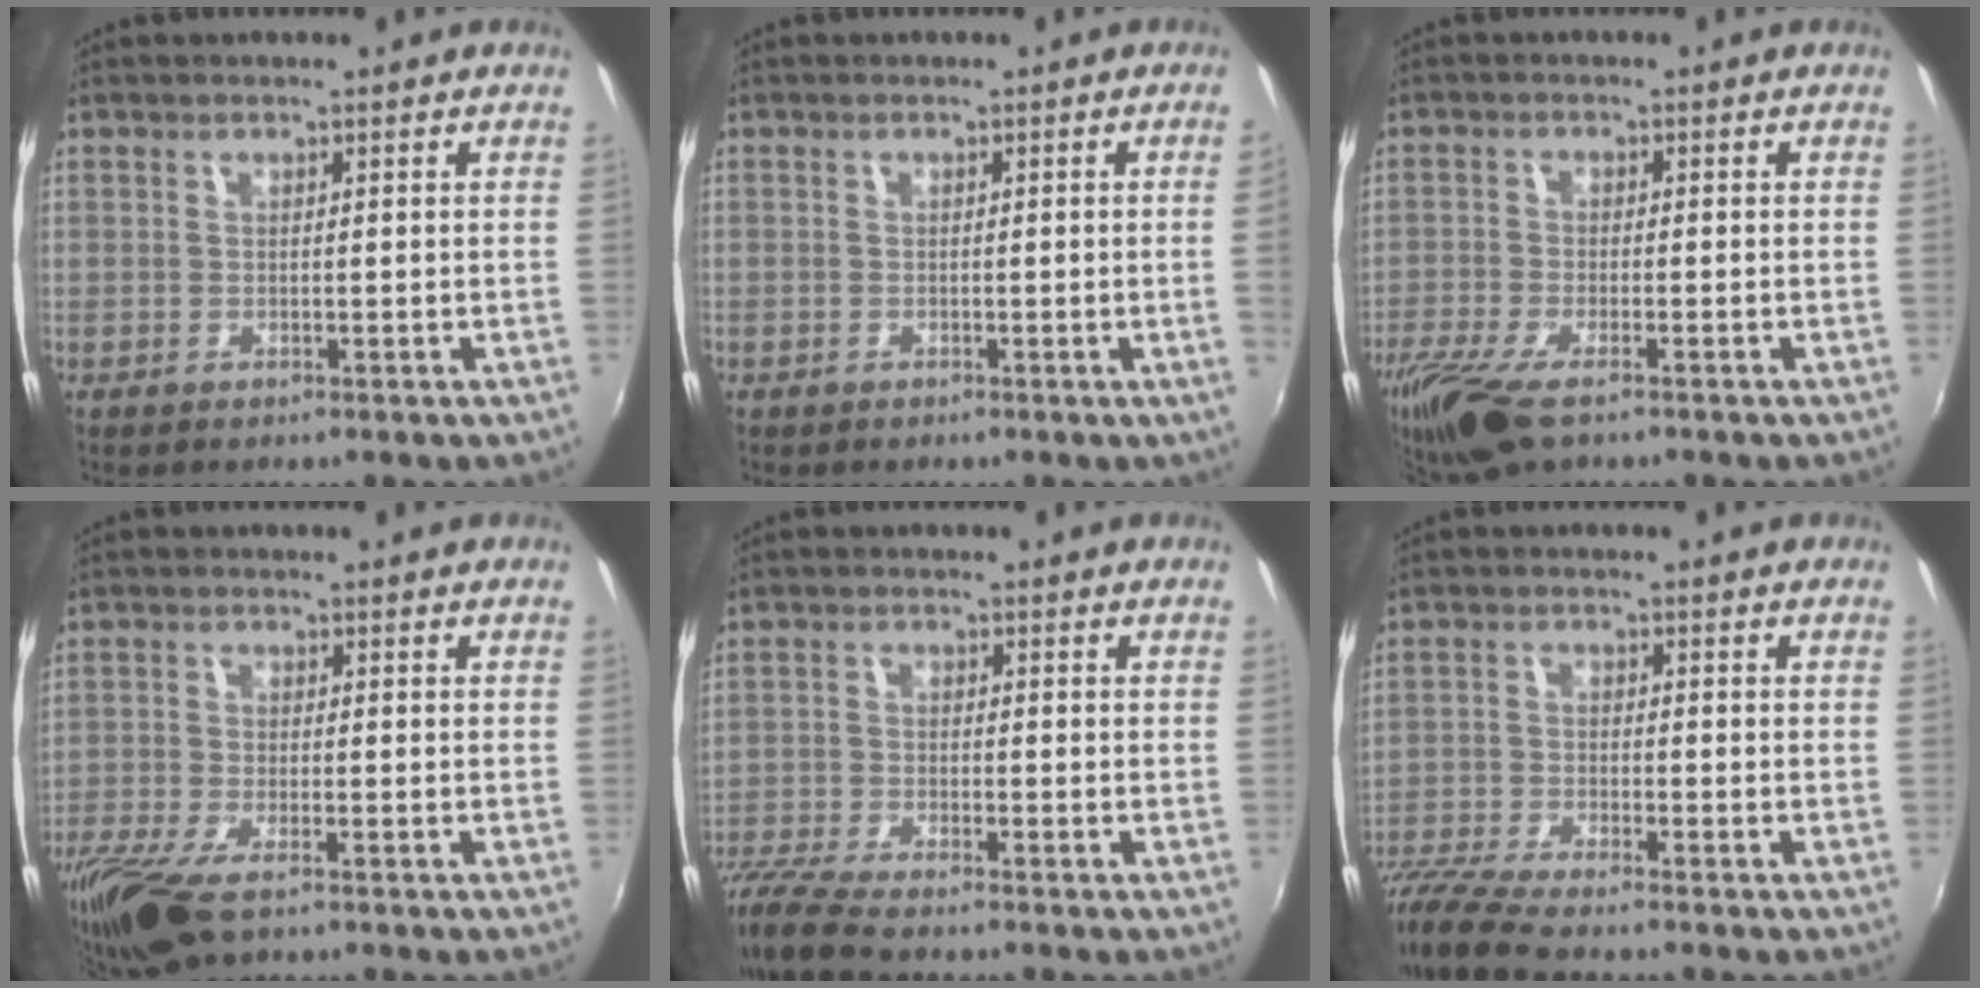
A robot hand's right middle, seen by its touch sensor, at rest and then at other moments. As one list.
[{"total": 1.1, "force": [-0.2, -0.7, 0.8], "torque": [-0.011, -0.004, -0.002]}, {"total": 11.4, "force": [-7.6, 3.8, 7.6], "torque": [-0.183, -0.044, -0.146]}, {"total": 12.2, "force": [-8.2, 4.2, 8.0], "torque": [-0.192, -0.048, -0.156]}, {"total": 9.5, "force": [-8.4, 0.9, 4.3], "torque": [-0.113, -0.027, -0.164]}, {"total": 9.7, "force": [-8.6, 0.7, 4.3], "torque": [-0.111, -0.023, -0.169]}]